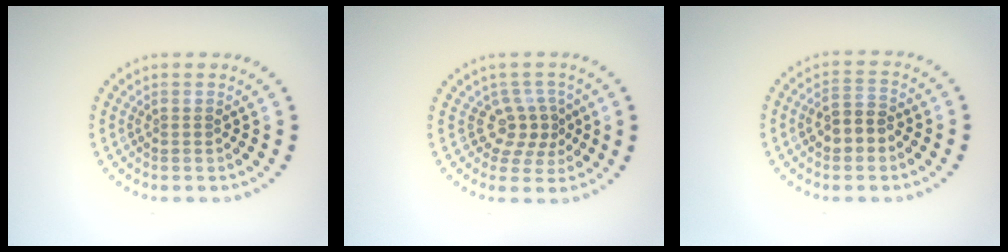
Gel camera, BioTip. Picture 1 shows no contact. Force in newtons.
{"total": 2.8, "press": 2.1, "slide": 1.9}
{"total": 2.9, "press": 2.9, "slide": 0.7}